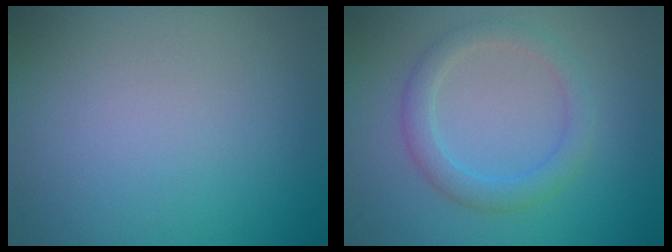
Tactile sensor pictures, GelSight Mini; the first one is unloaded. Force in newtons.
{"total": 2.7, "press": 2.6, "slide": 0.3}